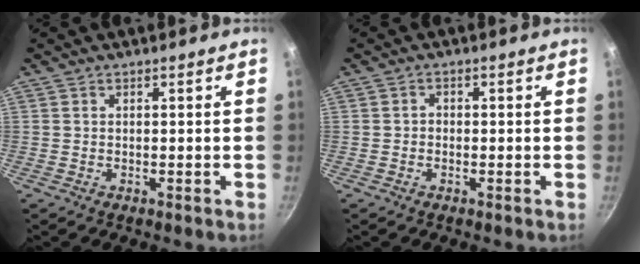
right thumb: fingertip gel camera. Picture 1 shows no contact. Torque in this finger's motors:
{"motor_torque": [-0.53, 0.05, -0.06, 0.34, 0.02]}